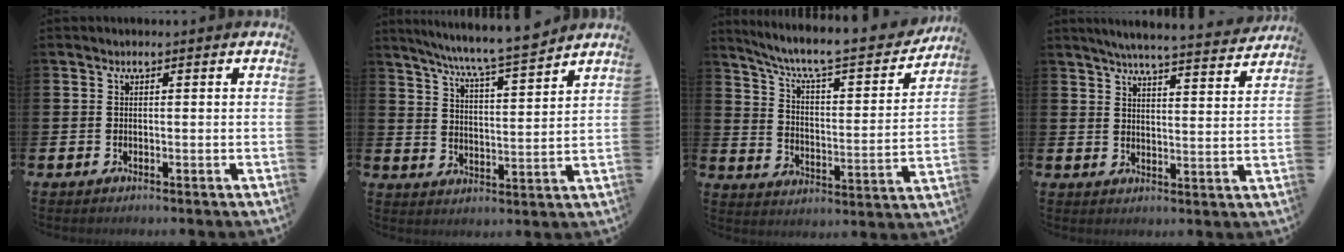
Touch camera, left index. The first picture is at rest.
{"total": 7.6, "force": [7.1, -0.3, 2.5], "torque": [-0.076, -0.052, 0.124]}
{"total": 8.5, "force": [7.4, 1.5, 4.0], "torque": [-0.099, -0.055, 0.117]}
{"total": 6.0, "force": [5.8, -0.1, 1.7], "torque": [-0.035, -0.043, 0.098]}